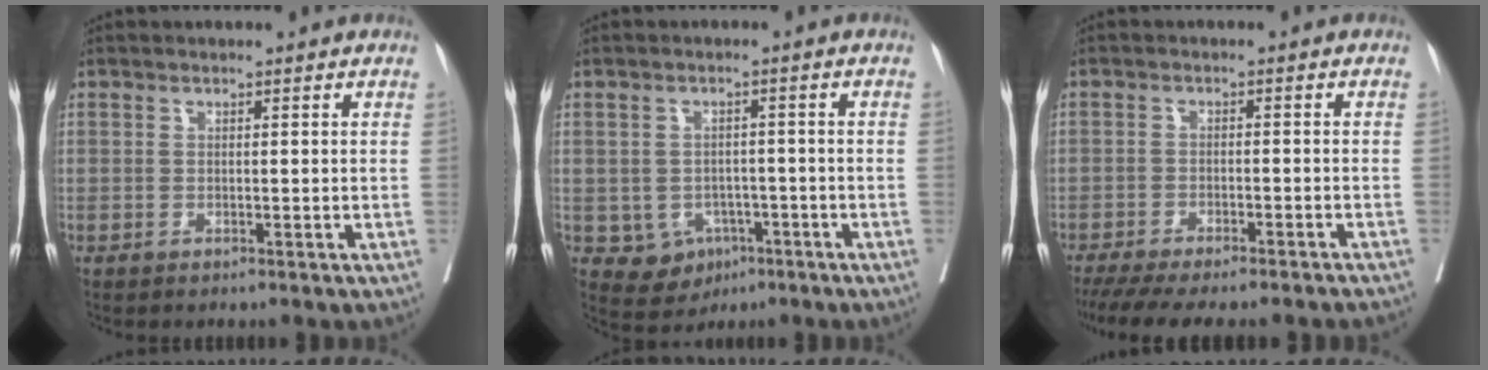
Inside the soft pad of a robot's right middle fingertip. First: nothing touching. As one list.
[{"total": 5.7, "force": [-2.2, 4.9, 1.8], "torque": [-0.023, 0.005, -0.021]}, {"total": 16.0, "force": [-14.1, 2.2, 7.3], "torque": [-0.118, -0.026, -0.188]}]